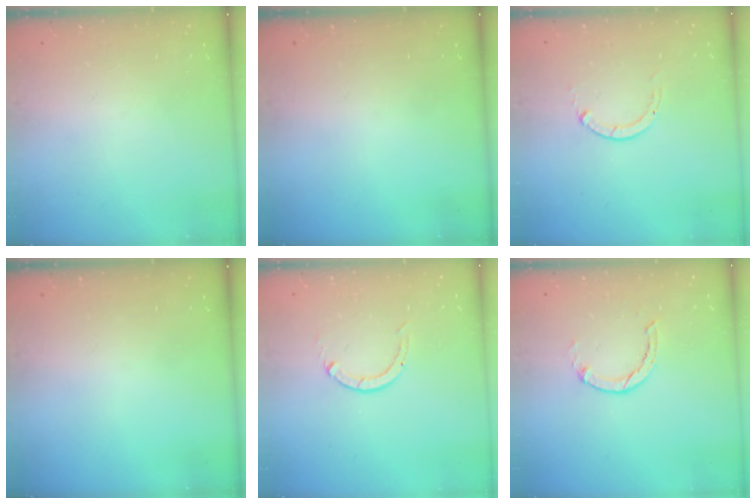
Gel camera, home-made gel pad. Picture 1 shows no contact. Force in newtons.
{"total": 0.0}
{"total": 0.0}
{"total": 0.0}
{"total": 0.0}
{"total": 1.0, "press": 0.9, "slide": 0.3}